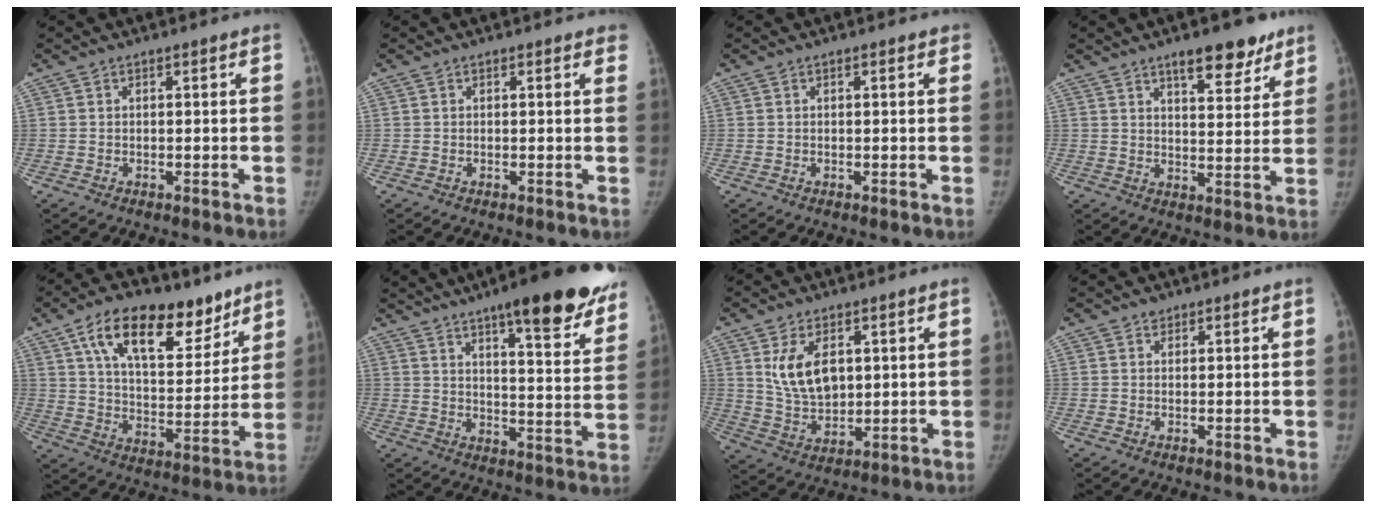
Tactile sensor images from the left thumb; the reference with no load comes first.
{"total": 1.8, "force": [1.5, 0.7, 0.8], "torque": [0.007, -0.001, 0.006]}
{"total": 0.9, "force": [0.4, 0.3, 0.7], "torque": [-0.008, 0.002, 0.002]}
{"total": 10.2, "force": [7.0, 3.8, 6.4], "torque": [-0.057, -0.040, 0.101]}
{"total": 20.4, "force": [12.2, 10.1, 12.9], "torque": [-0.163, -0.042, 0.204]}
{"total": 23.4, "force": [16.5, 5.1, 15.8], "torque": [-0.182, -0.069, 0.217]}
{"total": 9.7, "force": [3.0, 5.9, 7.1], "torque": [-0.107, -0.019, 0.070]}
{"total": 1.0, "force": [0.7, 0.7, 0.1], "torque": [0.009, -0.004, 0.007]}